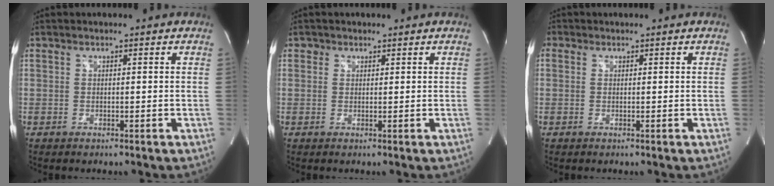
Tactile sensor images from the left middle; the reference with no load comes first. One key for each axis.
{"total": 1.0, "fx": 0.6, "fy": 0.8, "fz": -0.1, "tx": 0.010, "ty": -0.001, "tz": 0.005}
{"total": 1.0, "fx": 0.4, "fy": 0.9, "fz": 0.3, "tx": -0.004, "ty": 0.004, "tz": 0.005}